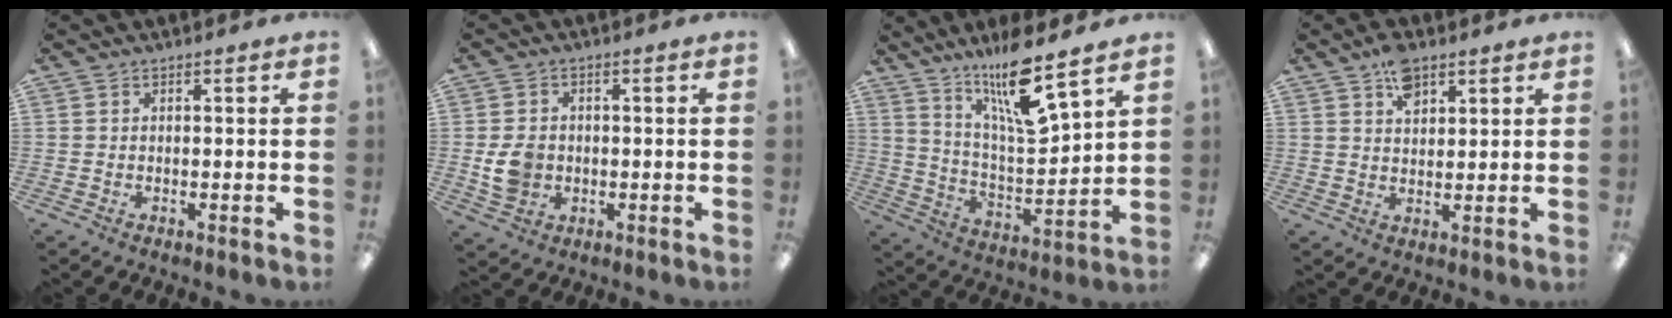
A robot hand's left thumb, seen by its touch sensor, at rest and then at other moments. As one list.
[{"total": 6.2, "force": [-0.7, 5.1, 3.4], "torque": [-0.058, 0.002, -0.013]}, {"total": 15.6, "force": [11.9, 2.4, 9.9], "torque": [-0.176, -0.075, 0.192]}, {"total": 6.3, "force": [3.9, 3.5, 3.5], "torque": [-0.047, -0.014, 0.065]}]